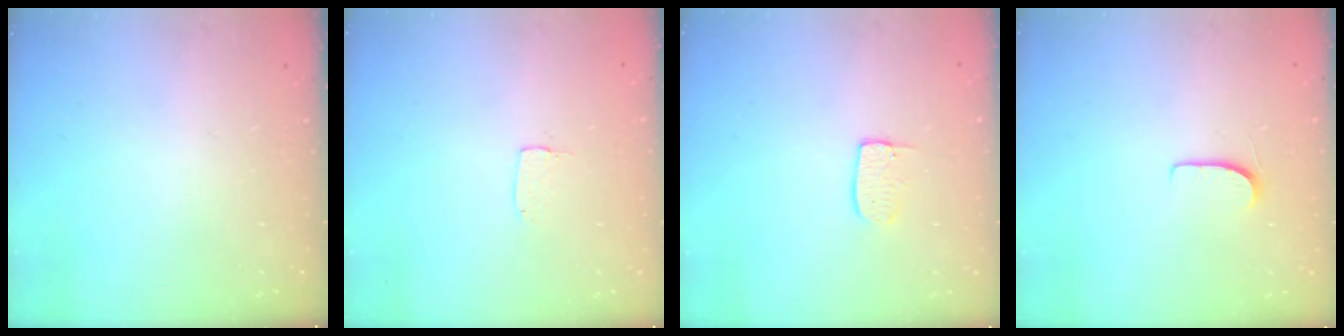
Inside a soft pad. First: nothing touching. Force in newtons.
{"total": 3.4, "press": 3.4, "slide": 0.1}
{"total": 6.0, "press": 6.0, "slide": 0.4}
{"total": 5.9, "press": 5.9, "slide": 0.4}